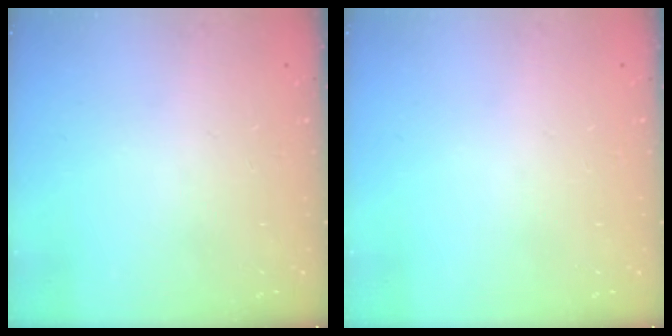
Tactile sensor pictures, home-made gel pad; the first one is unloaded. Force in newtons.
{"total": 0.0}